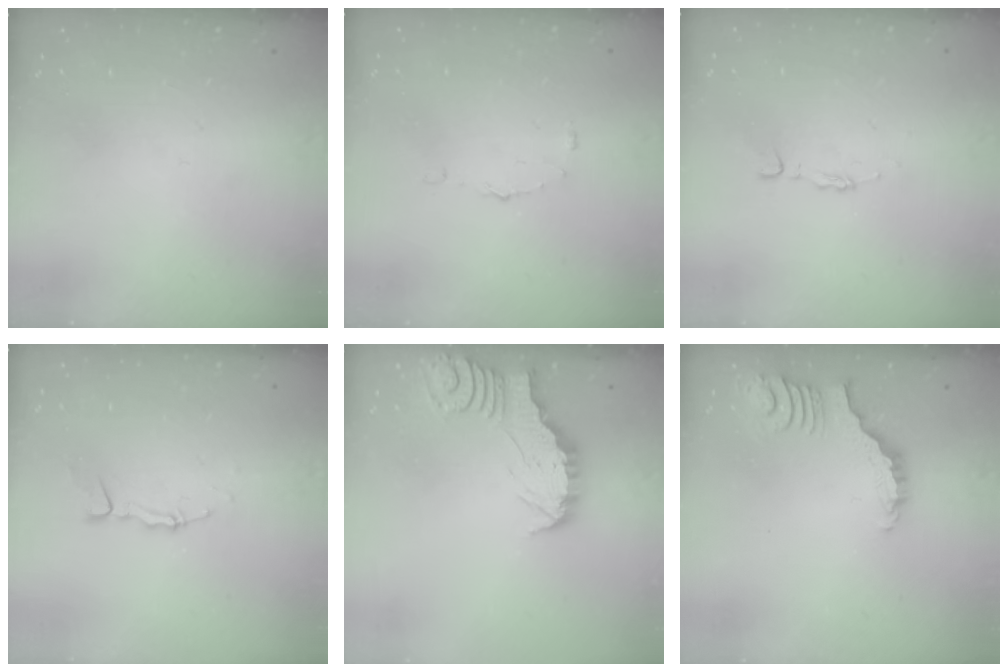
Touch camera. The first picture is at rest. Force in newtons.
{"total": 4.6, "press": 4.5, "slide": 0.4}
{"total": 3.0, "press": 3.0, "slide": 0.2}
{"total": 4.4, "press": 4.4, "slide": 0.3}
{"total": 2.9, "press": 2.9, "slide": 0.3}
{"total": 4.0, "press": 3.9, "slide": 0.7}